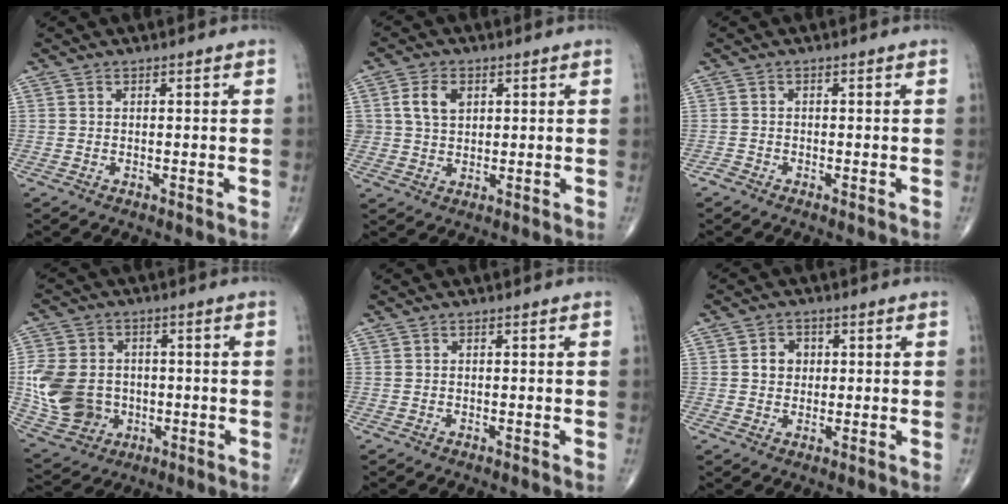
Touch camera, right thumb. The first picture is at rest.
{"total": 5.6, "force": [1.7, 4.1, 3.5], "torque": [-0.050, -0.004, 0.033]}
{"total": 0.9, "force": [-0.8, 0.4, 0.2], "torque": [-0.005, -0.002, -0.020]}
{"total": 14.2, "force": [-1.1, 11.6, 8.0], "torque": [-0.150, 0.005, -0.007]}
{"total": 0.0}
{"total": 2.9, "force": [0.5, 2.5, 1.3], "torque": [-0.006, 0.002, 0.007]}